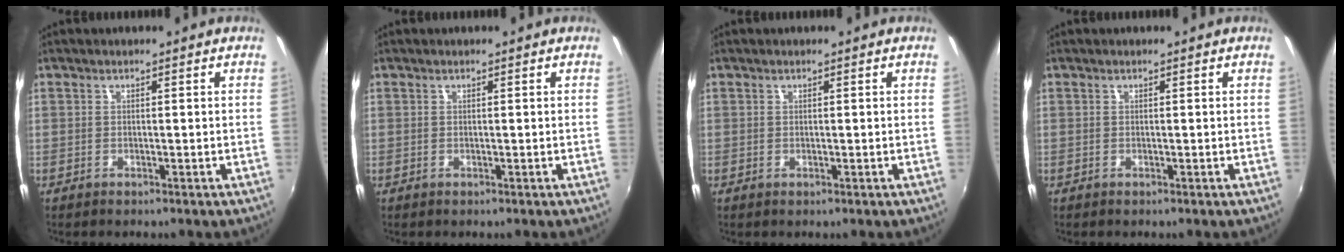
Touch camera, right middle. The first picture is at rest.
{"total": 0.0}
{"total": 0.0}
{"total": 0.0}